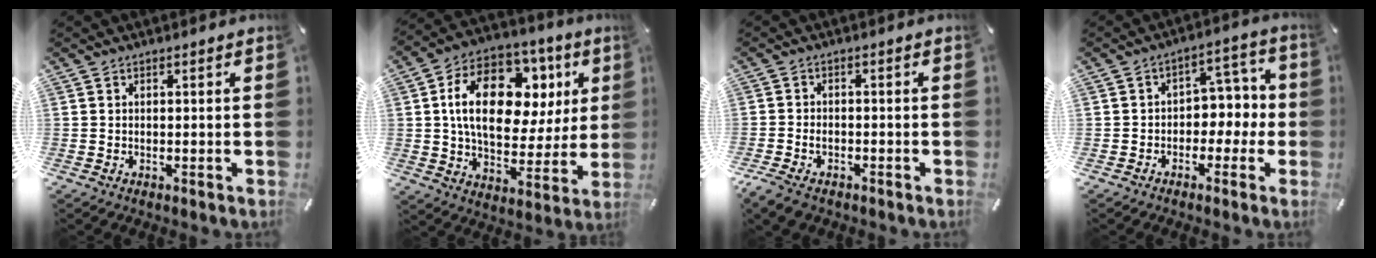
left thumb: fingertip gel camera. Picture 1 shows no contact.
{"total": 20.5, "force": [6.0, 13.3, 14.5], "torque": [-0.237, -0.009, 0.105]}
{"total": 3.5, "force": [-1.9, 2.3, 1.7], "torque": [-0.043, 0.005, -0.039]}
{"total": 7.0, "force": [-0.8, 5.8, 3.8], "torque": [-0.047, 0.008, -0.022]}